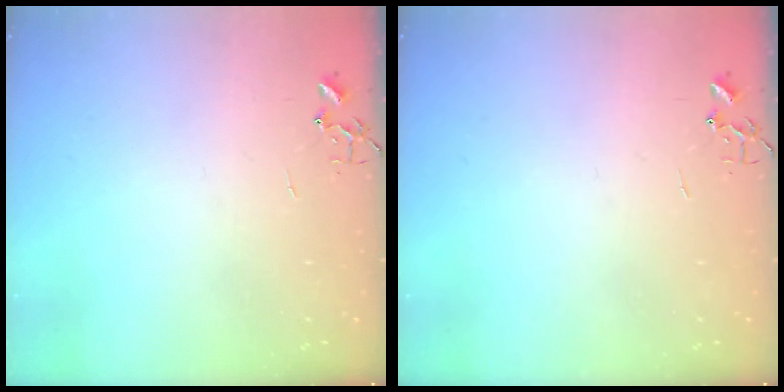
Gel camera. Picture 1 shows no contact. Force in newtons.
{"total": 0.0}